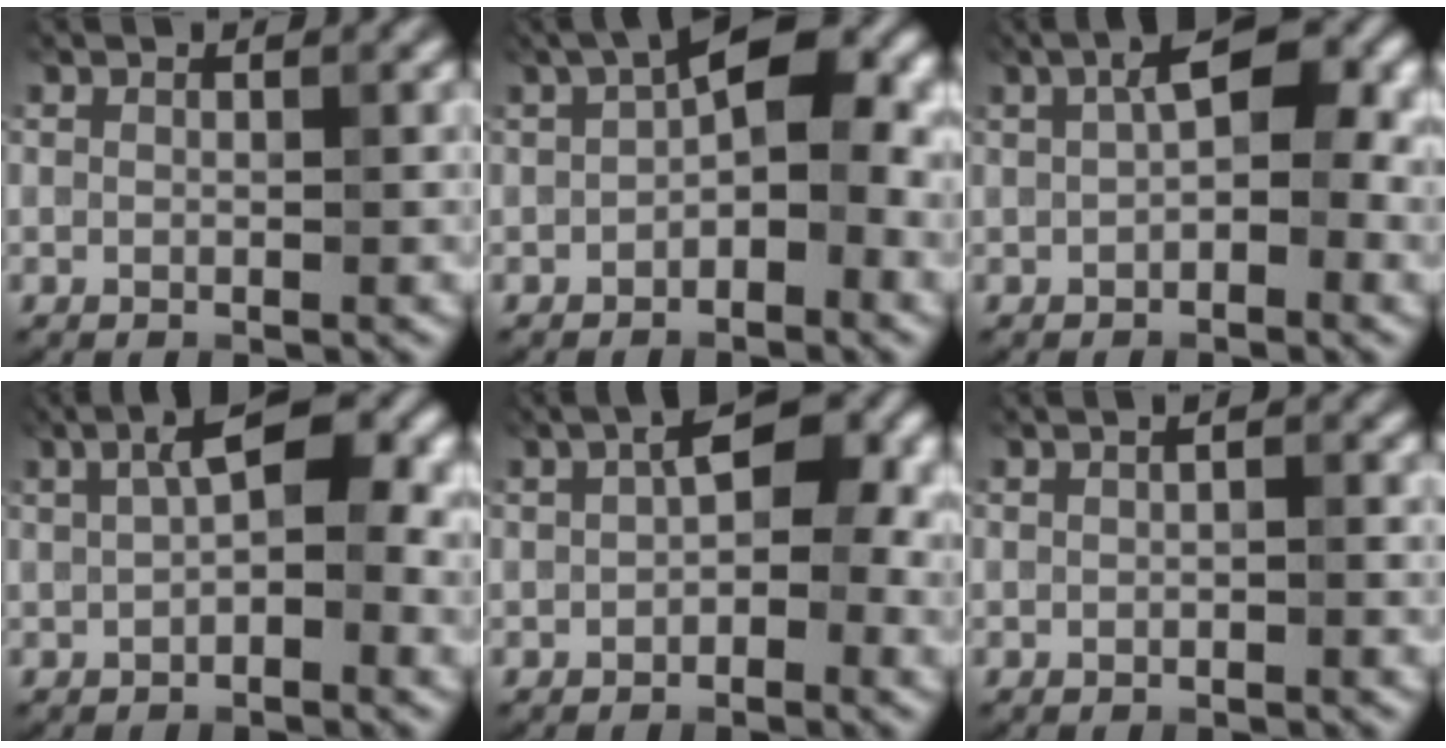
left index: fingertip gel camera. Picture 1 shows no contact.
{"total": 7.3, "force": [0.2, 3.5, 6.4], "torque": [-0.097, 0.023, -0.009]}
{"total": 5.1, "force": [0.6, 2.1, 4.6], "torque": [-0.063, 0.017, 0.002]}
{"total": 5.5, "force": [0.9, 2.0, 5.0], "torque": [-0.073, 0.018, 0.006]}
{"total": 4.8, "force": [0.4, 2.5, 4.1], "torque": [-0.052, 0.012, -0.002]}
{"total": 0.8, "force": [-0.1, 0.3, 0.8], "torque": [-0.018, 0.004, 0.000]}